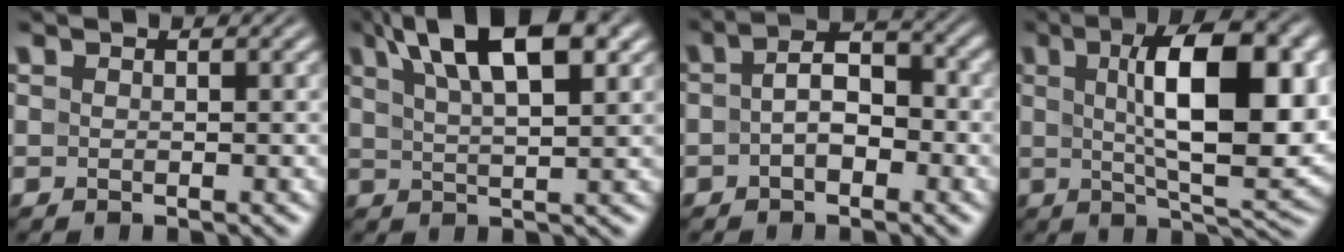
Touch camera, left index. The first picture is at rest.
{"total": 10.3, "force": [5.7, 3.8, 7.7], "torque": [-0.101, 0.035, 0.071]}
{"total": 3.7, "force": [-0.6, 2.2, 2.9], "torque": [-0.047, 0.008, -0.019]}
{"total": 11.9, "force": [2.0, 4.2, 11.0], "torque": [-0.156, 0.001, 0.034]}